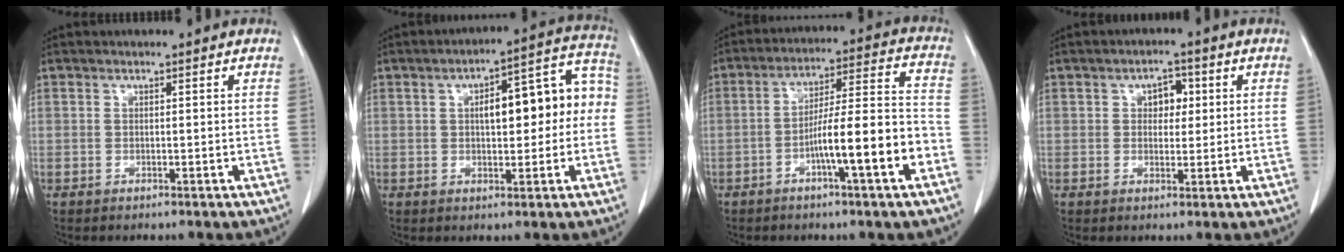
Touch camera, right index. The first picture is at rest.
{"total": 11.8, "force": [0.7, 4.4, 10.9], "torque": [-0.137, 0.051, 0.014]}
{"total": 12.0, "force": [-4.6, 0.5, 11.0], "torque": [-0.177, 0.016, -0.070]}
{"total": 3.5, "force": [0.9, 2.2, 2.5], "torque": [-0.033, 0.009, 0.014]}